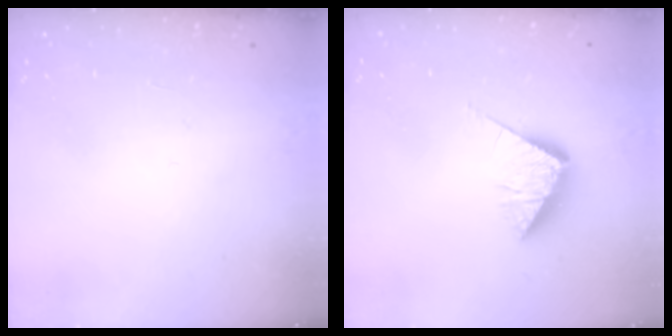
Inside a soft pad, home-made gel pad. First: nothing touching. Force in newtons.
{"total": 7.9, "press": 7.9, "slide": 0.4}